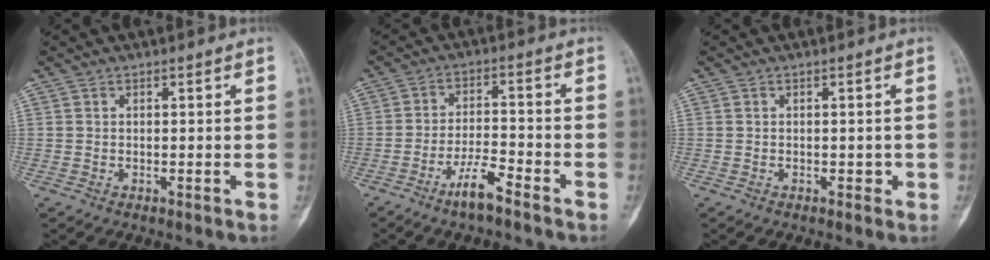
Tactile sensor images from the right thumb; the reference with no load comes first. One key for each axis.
{"total": 6.1, "fx": -4.4, "fy": 1.1, "fz": 4.2, "tx": -0.081, "ty": 0.029, "tz": -0.083}
{"total": 0.9, "fx": -0.3, "fy": 0.6, "fz": 0.6, "tx": 0.000, "ty": 0.002, "tz": -0.004}